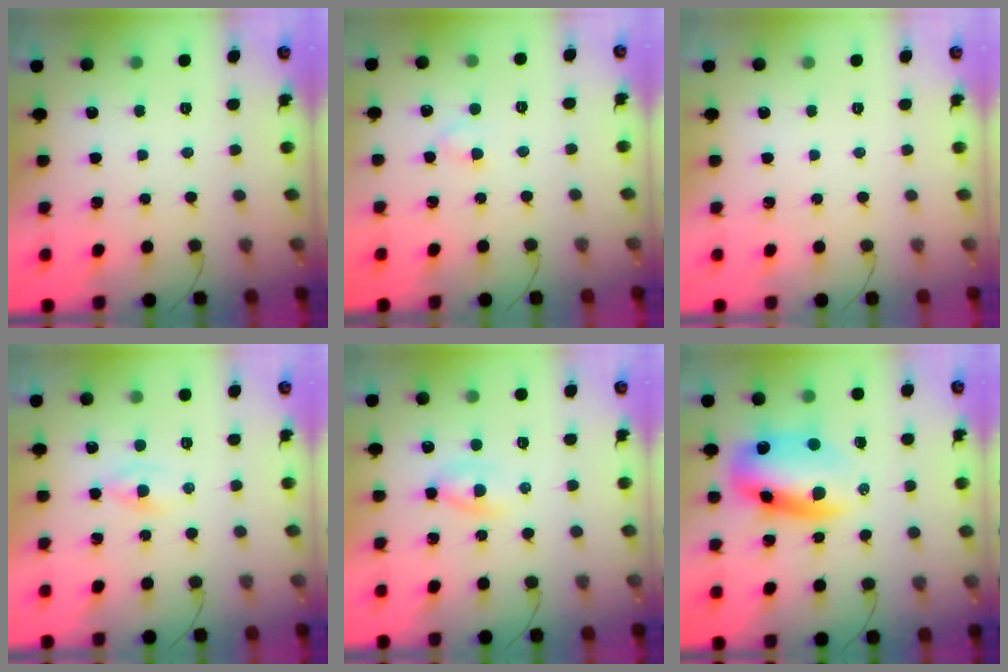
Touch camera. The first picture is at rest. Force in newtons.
{"total": 2.2, "press": 1.9, "slide": 1.0}
{"total": 0.0}
{"total": 1.1, "press": 0.8, "slide": 0.7}
{"total": 2.6, "press": 2.4, "slide": 1.0}
{"total": 12.8, "press": 12.4, "slide": 3.4}